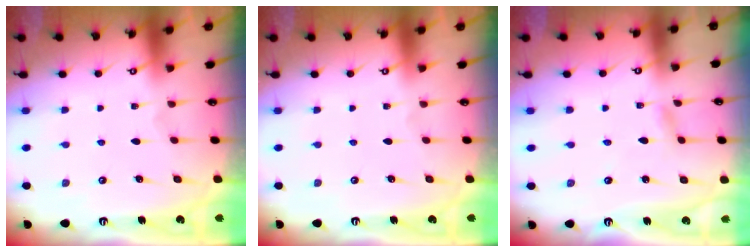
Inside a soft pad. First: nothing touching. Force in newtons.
{"total": 0.0}
{"total": 1.5, "press": 1.5, "slide": 0.1}